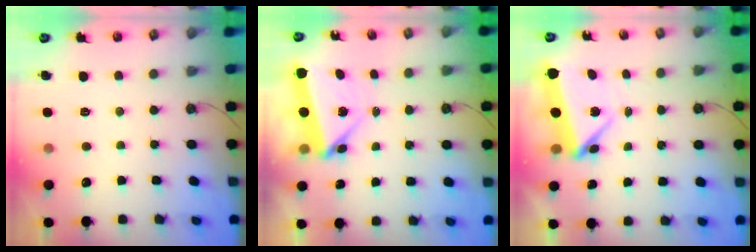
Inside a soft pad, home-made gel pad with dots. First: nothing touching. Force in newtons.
{"total": 5.7, "press": 5.6, "slide": 0.7}
{"total": 7.3, "press": 7.2, "slide": 0.5}